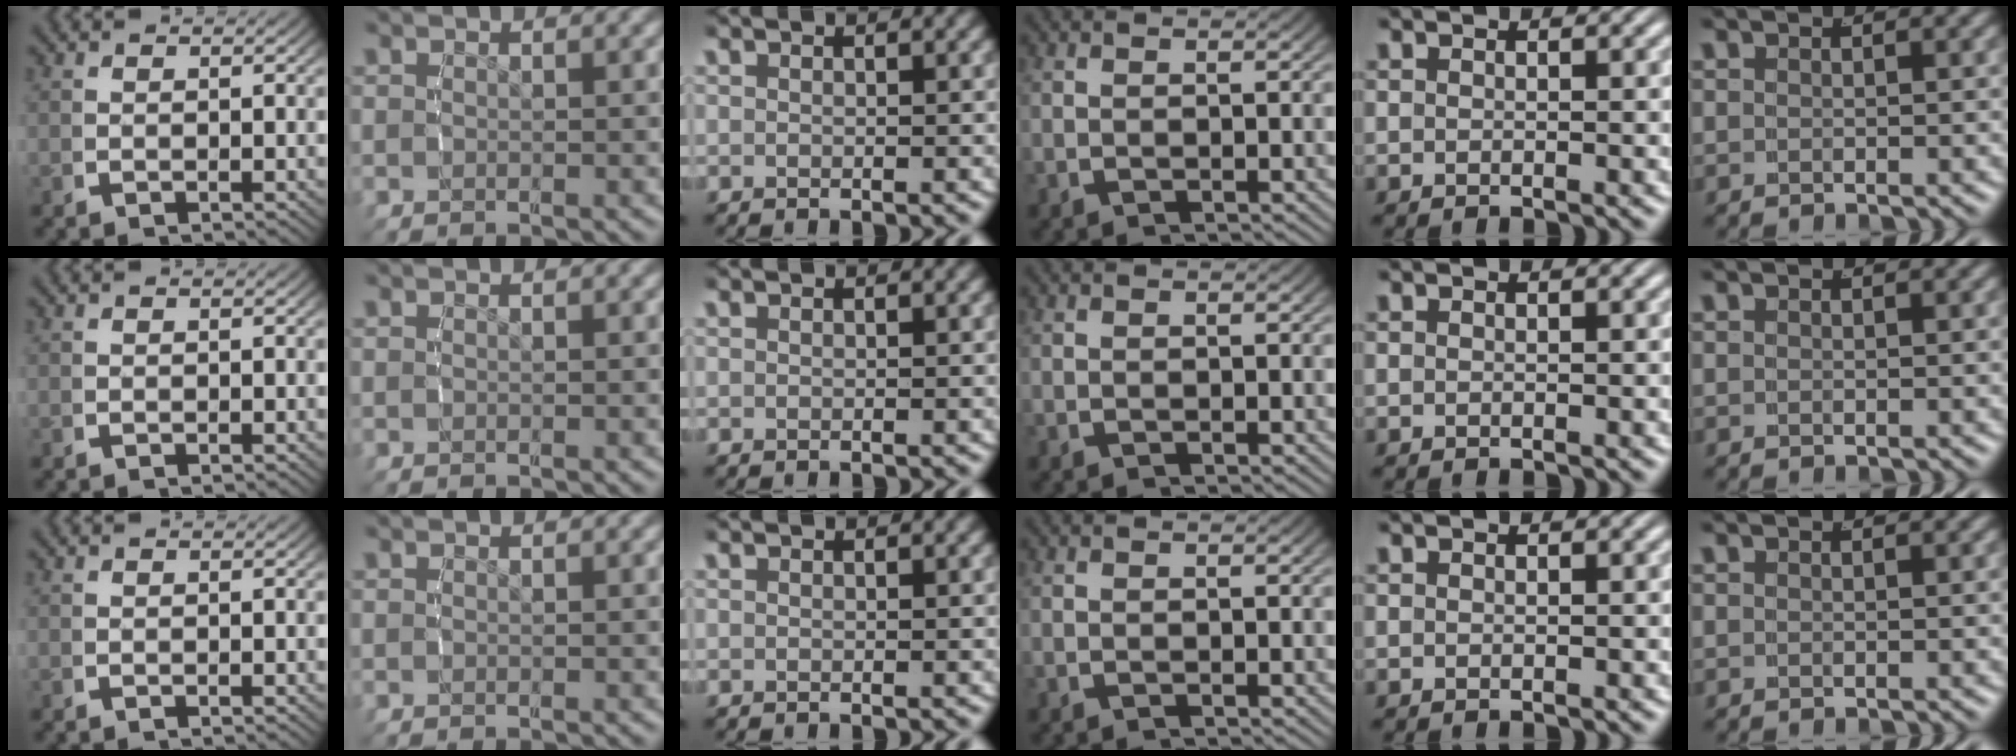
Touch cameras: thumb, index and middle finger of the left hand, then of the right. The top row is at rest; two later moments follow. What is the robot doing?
{"motion": "reach", "object": "paper towel"}